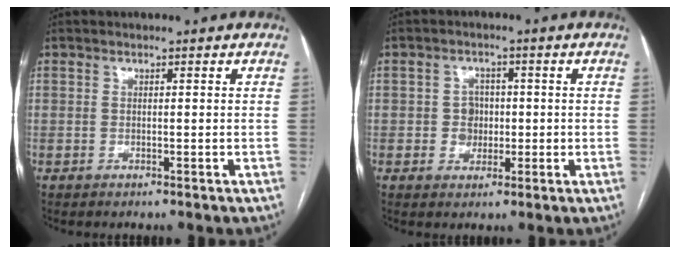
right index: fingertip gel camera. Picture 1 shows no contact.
{"total": 3.4, "force": [-0.2, 3.2, 1.2], "torque": [-0.010, 0.012, 0.003]}